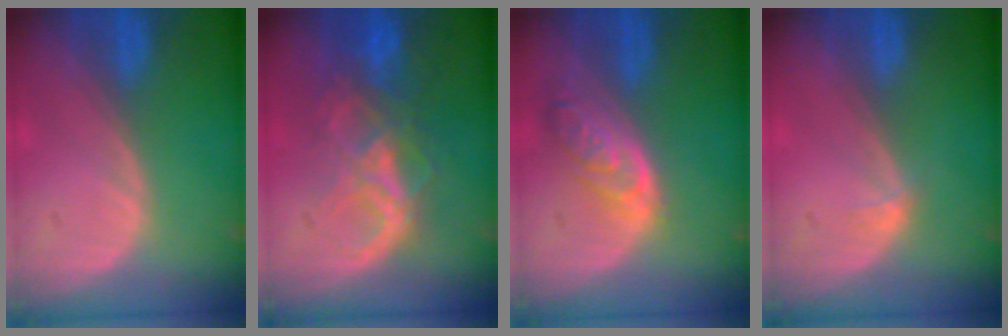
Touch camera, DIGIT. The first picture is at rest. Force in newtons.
{"total": 8.9, "press": 7.6, "slide": 4.6}
{"total": 6.3, "press": 5.7, "slide": 2.8}
{"total": 0.7, "press": 0.7, "slide": 0.1}